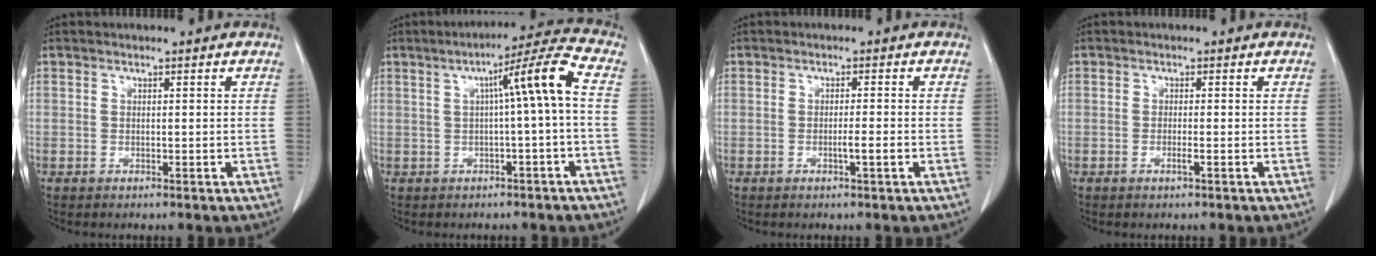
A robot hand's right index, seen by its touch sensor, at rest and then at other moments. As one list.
[{"total": 7.8, "force": [0.5, -0.9, 7.8], "torque": [-0.116, 0.020, 0.007]}, {"total": 2.0, "force": [-0.7, -0.2, 1.9], "torque": [-0.033, -0.002, -0.013]}, {"total": 1.1, "force": [-0.5, -0.1, 1.0], "torque": [-0.022, -0.002, -0.009]}]